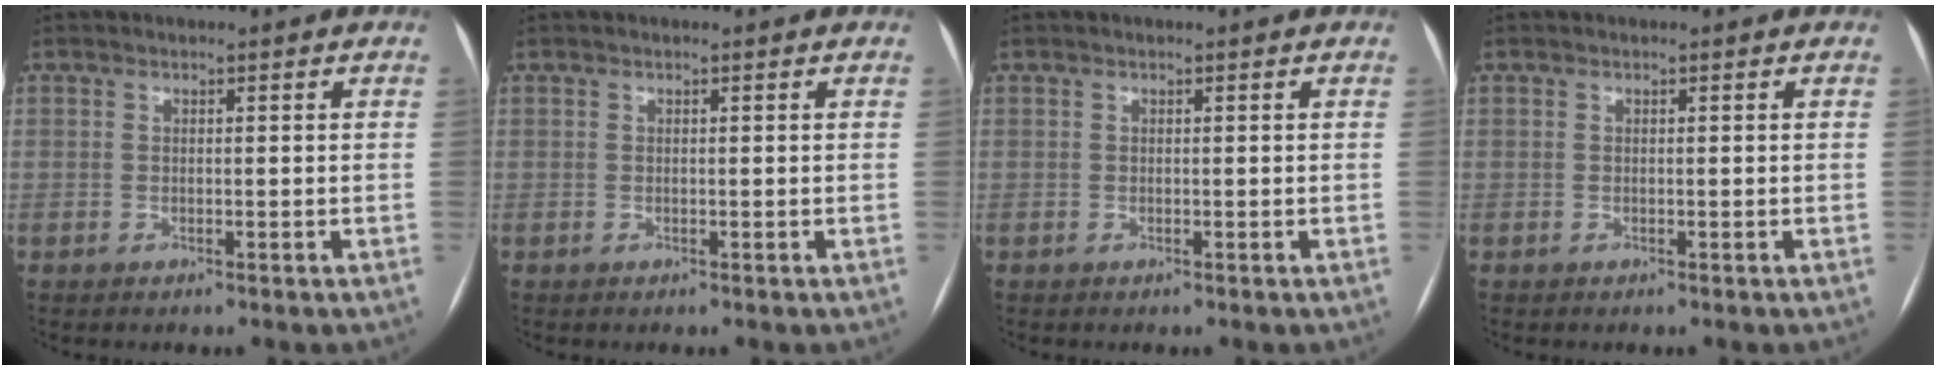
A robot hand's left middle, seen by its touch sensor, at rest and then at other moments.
{"total": 0.0}
{"total": 0.0}
{"total": 0.0}